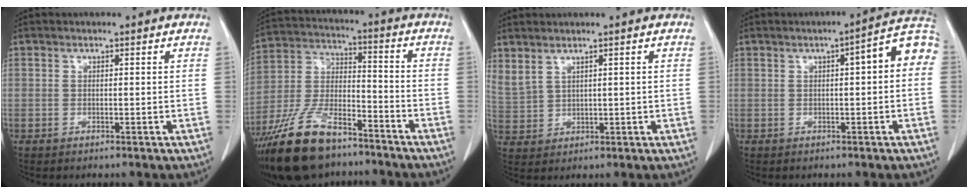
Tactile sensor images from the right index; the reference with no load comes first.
{"total": 15.5, "force": [-11.4, 5.8, 8.8], "torque": [-0.188, 0.002, -0.211]}
{"total": 5.4, "force": [3.6, 2.5, 3.2], "torque": [-0.083, 0.005, 0.093]}
{"total": 6.8, "force": [1.0, 1.2, 6.6], "torque": [-0.081, 0.029, 0.005]}